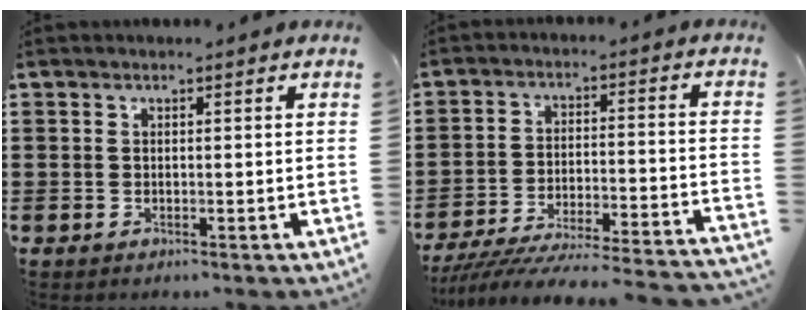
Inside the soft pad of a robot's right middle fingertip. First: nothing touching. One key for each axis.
{"total": 6.2, "fx": -5.8, "fy": -0.5, "fz": 2.1, "tx": -0.044, "ty": -0.018, "tz": -0.118}